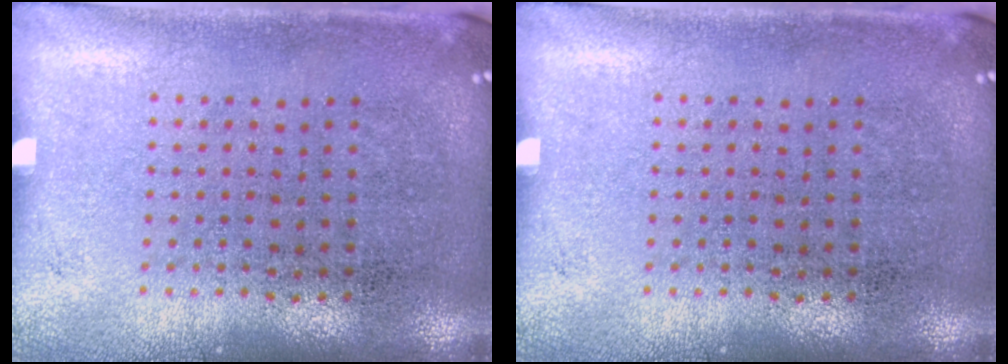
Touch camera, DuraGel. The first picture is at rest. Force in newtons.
{"total": 0.0}